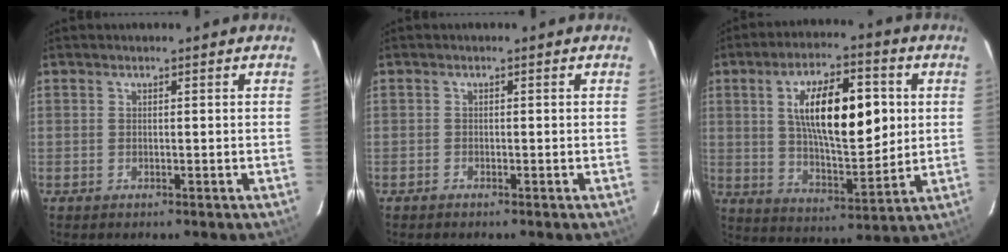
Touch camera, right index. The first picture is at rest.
{"total": 0.6, "force": [-0.6, 0.2, 0.0], "torque": [0.001, 0.002, -0.013]}
{"total": 17.0, "force": [3.7, 6.7, 15.1], "torque": [-0.249, 0.012, 0.065]}